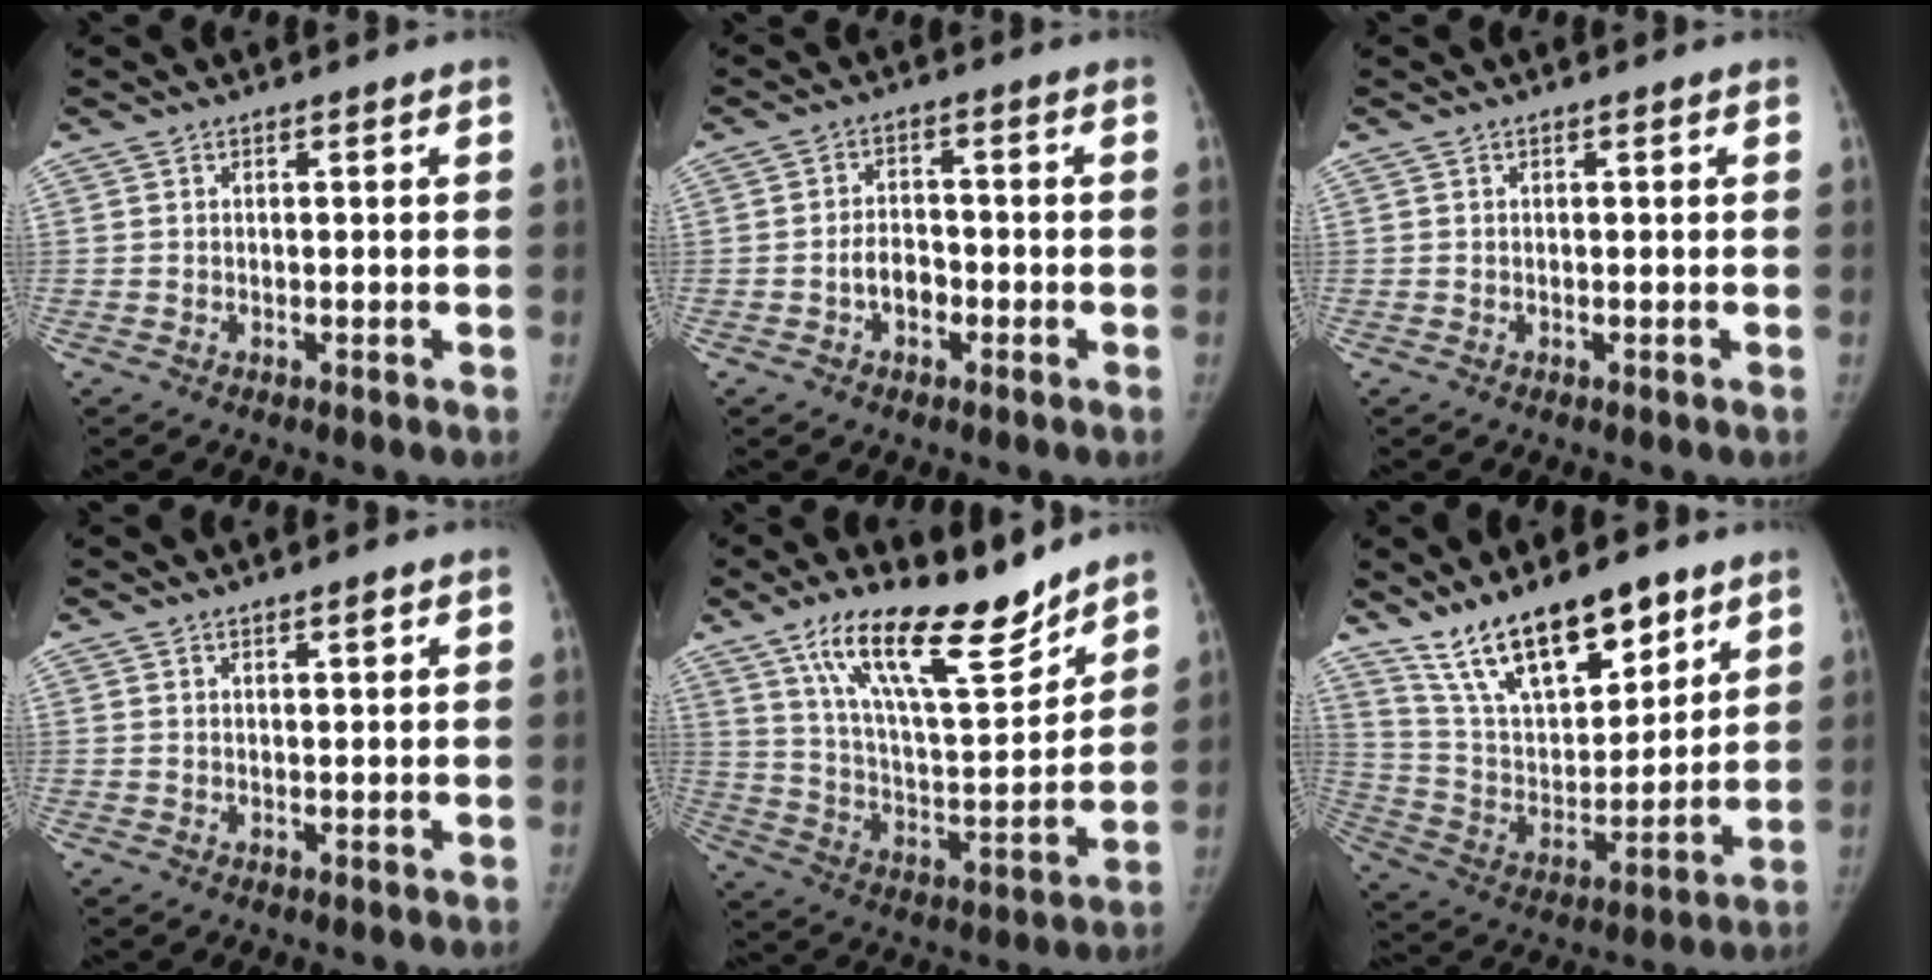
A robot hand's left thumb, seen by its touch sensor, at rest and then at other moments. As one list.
[{"total": 4.6, "force": [-1.6, 3.1, 2.9], "torque": [-0.035, 0.018, -0.033]}, {"total": 0.0}, {"total": 1.4, "force": [0.9, 0.3, 1.0], "torque": [-0.013, -0.005, 0.016]}, {"total": 20.4, "force": [14.7, 5.9, 12.8], "torque": [-0.182, -0.080, 0.257]}, {"total": 19.6, "force": [13.6, 8.0, 11.7], "torque": [-0.155, -0.067, 0.251]}]